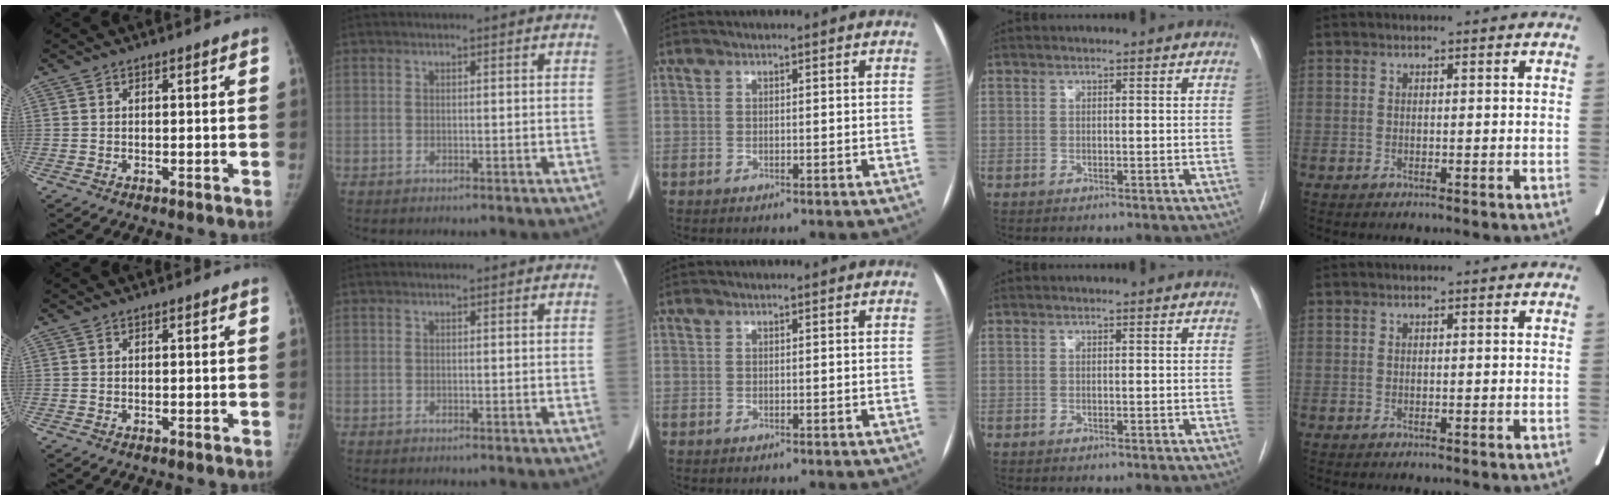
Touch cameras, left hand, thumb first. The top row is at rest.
{}